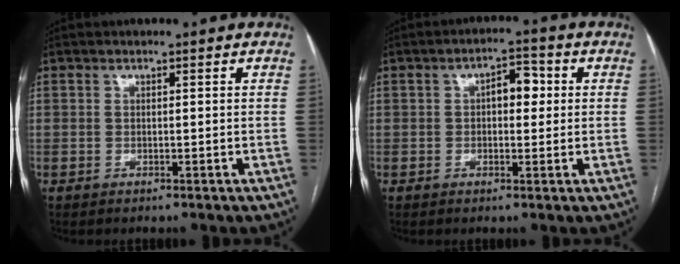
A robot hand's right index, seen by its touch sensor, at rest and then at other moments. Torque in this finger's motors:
{"motor_torque": [0.63, 0.10, 0.08, 0.06]}